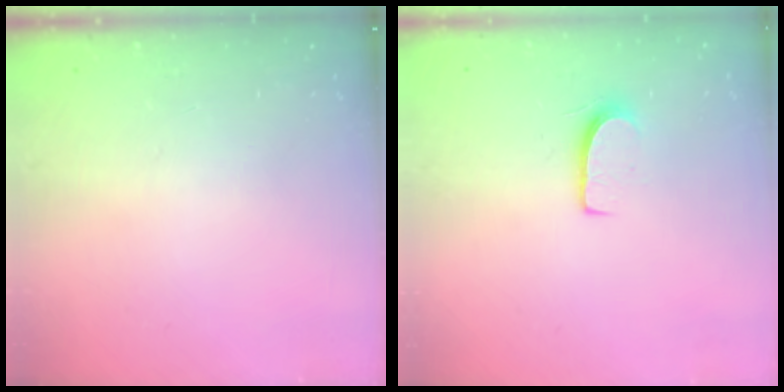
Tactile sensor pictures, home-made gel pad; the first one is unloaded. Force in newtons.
{"total": 6.7, "press": 6.7, "slide": 0.5}